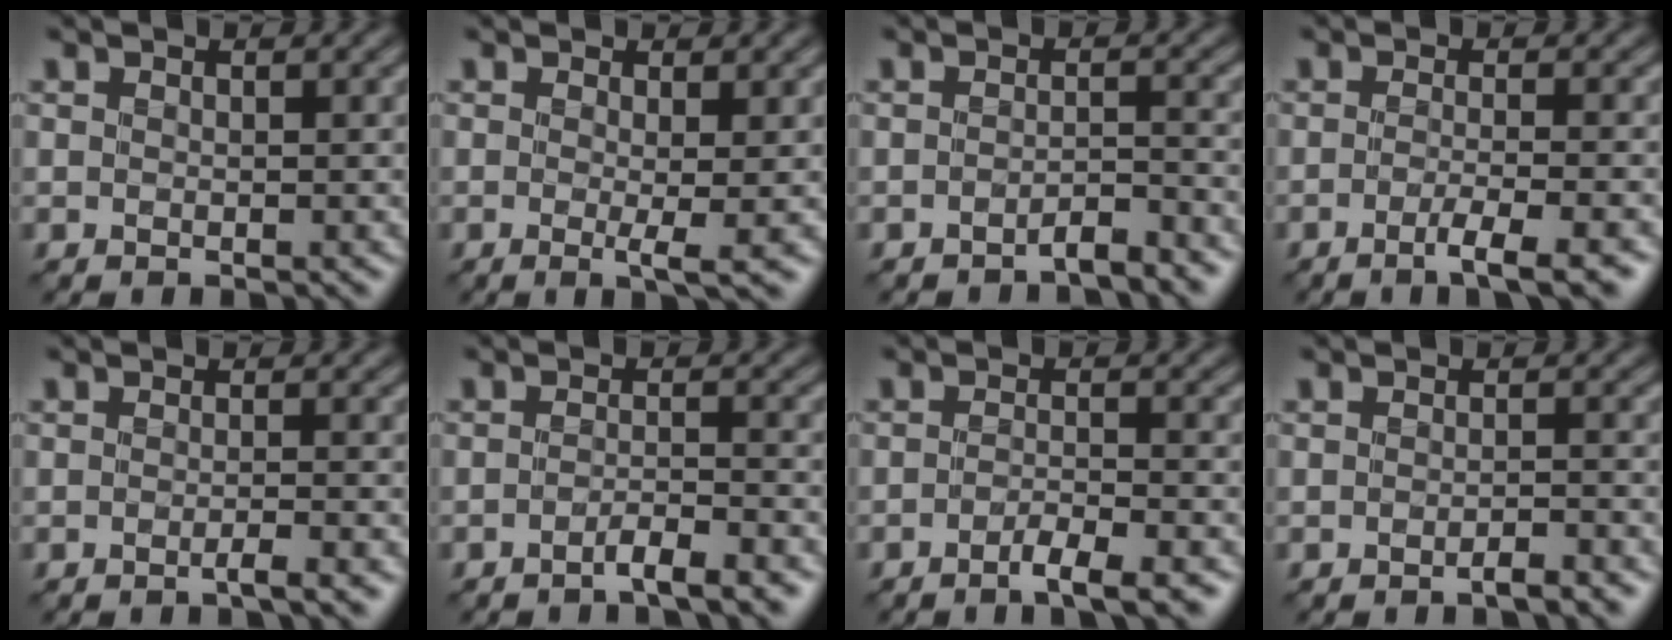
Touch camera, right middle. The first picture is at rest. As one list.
[{"total": 2.2, "force": [-0.2, 0.1, 2.2], "torque": [-0.041, -0.010, -0.002]}, {"total": 2.0, "force": [-1.8, 0.2, 0.9], "torque": [-0.012, 0.007, -0.035]}, {"total": 3.7, "force": [-2.0, 0.6, 3.0], "torque": [-0.045, 0.000, -0.043]}, {"total": 1.7, "force": [-1.0, 0.1, 1.3], "torque": [-0.014, 0.000, -0.025]}, {"total": 2.6, "force": [-1.8, 0.3, 1.8], "torque": [-0.026, 0.006, -0.042]}, {"total": 3.4, "force": [-2.3, 0.6, 2.4], "torque": [-0.038, 0.003, -0.042]}, {"total": 1.6, "force": [-1.3, 0.1, 0.9], "torque": [-0.010, 0.003, -0.026]}]